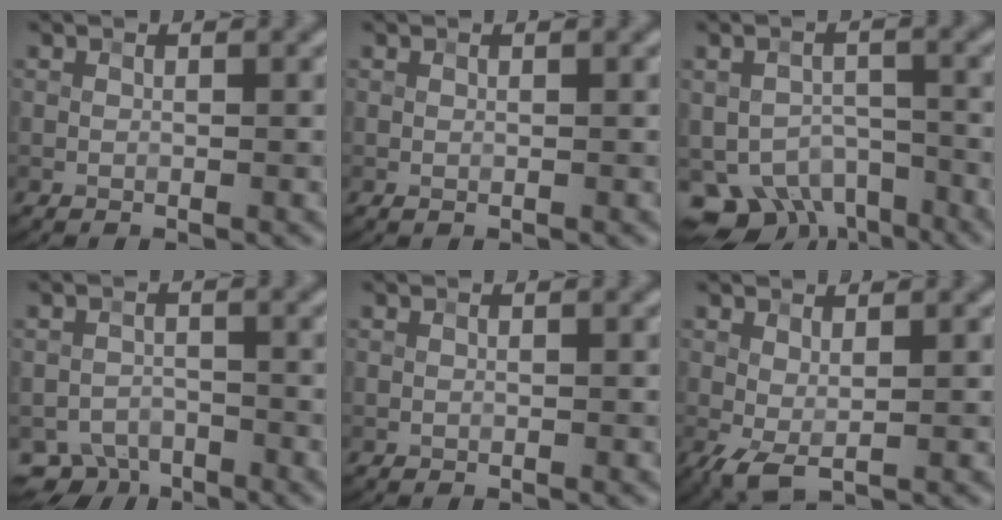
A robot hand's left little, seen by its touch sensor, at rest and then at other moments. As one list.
[{"total": 0.0}, {"total": 6.8, "force": [-4.5, 4.1, 3.0], "torque": [-0.048, -0.024, -0.069]}, {"total": 3.8, "force": [-3.0, 2.1, 1.1], "torque": [-0.010, -0.005, -0.055]}, {"total": 0.0}, {"total": 1.7, "force": [0.2, 0.5, 1.6], "torque": [-0.045, 0.001, 0.002]}]